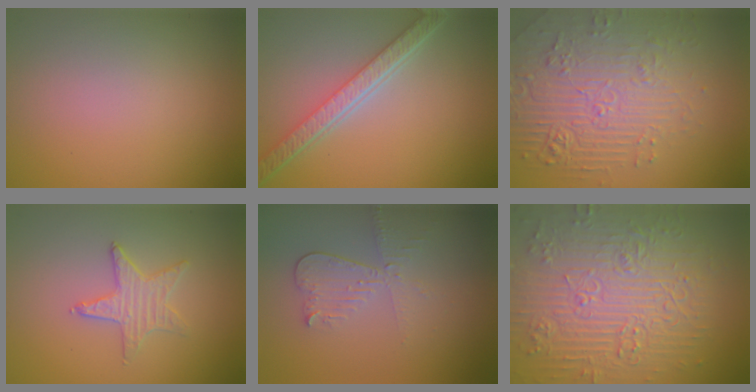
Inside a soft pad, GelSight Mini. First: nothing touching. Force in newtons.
{"total": 5.4, "press": 4.1, "slide": 3.5}
{"total": 5.4, "press": 4.8, "slide": 2.3}
{"total": 1.6, "press": 1.6, "slide": 0.2}
{"total": 3.1, "press": 2.7, "slide": 1.5}
{"total": 9.2, "press": 6.8, "slide": 6.2}